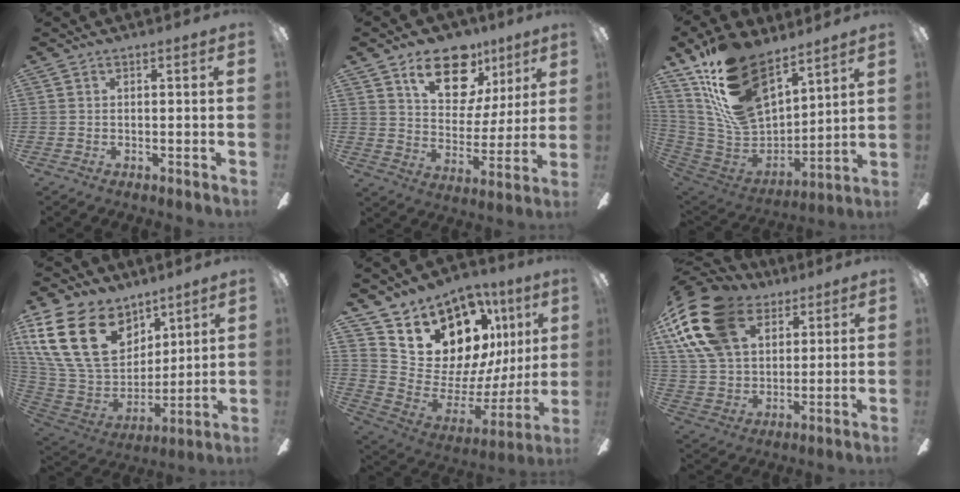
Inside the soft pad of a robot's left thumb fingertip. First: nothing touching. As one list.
[{"total": 16.8, "force": [10.4, 9.6, 9.0], "torque": [-0.131, -0.049, 0.185]}, {"total": 22.2, "force": [15.1, 10.6, 12.4], "torque": [-0.259, -0.092, 0.276]}, {"total": 26.0, "force": [11.3, 17.8, 15.2], "torque": [-0.334, -0.042, 0.215]}, {"total": 18.0, "force": [11.6, 11.0, 8.4], "torque": [-0.132, -0.094, 0.232]}, {"total": 22.0, "force": [11.1, 14.1, 12.7], "torque": [-0.282, -0.034, 0.203]}]